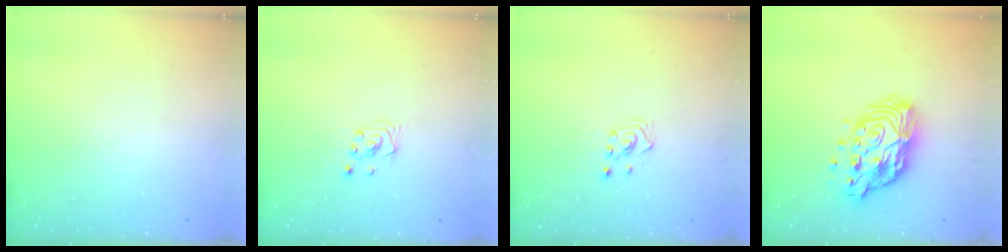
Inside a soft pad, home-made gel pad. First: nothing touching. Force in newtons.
{"total": 2.0, "press": 2.0, "slide": 0.1}
{"total": 2.6, "press": 2.4, "slide": 0.9}
{"total": 15.5, "press": 15.5, "slide": 1.3}